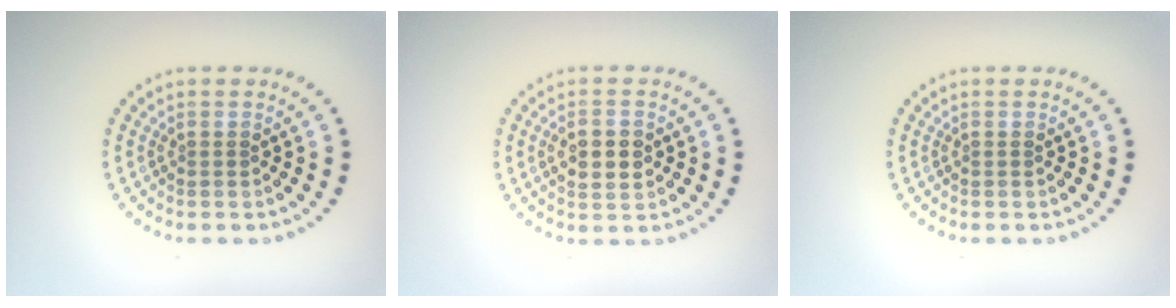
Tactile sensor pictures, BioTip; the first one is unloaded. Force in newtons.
{"total": 3.2, "press": 3.2, "slide": 0.1}
{"total": 0.0}